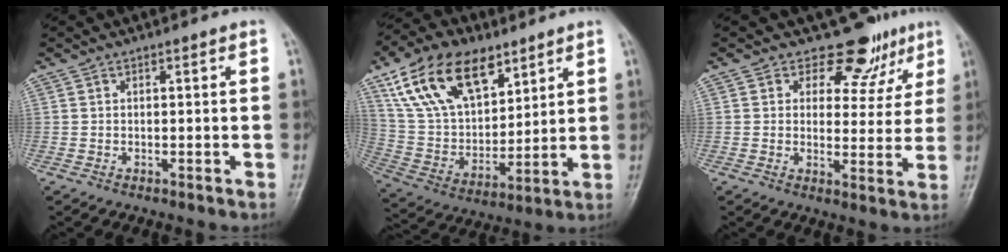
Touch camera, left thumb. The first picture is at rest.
{"total": 20.3, "force": [11.3, 11.4, 12.5], "torque": [-0.195, -0.033, 0.214]}
{"total": 8.4, "force": [6.2, 5.4, 1.9], "torque": [0.016, -0.038, 0.071]}